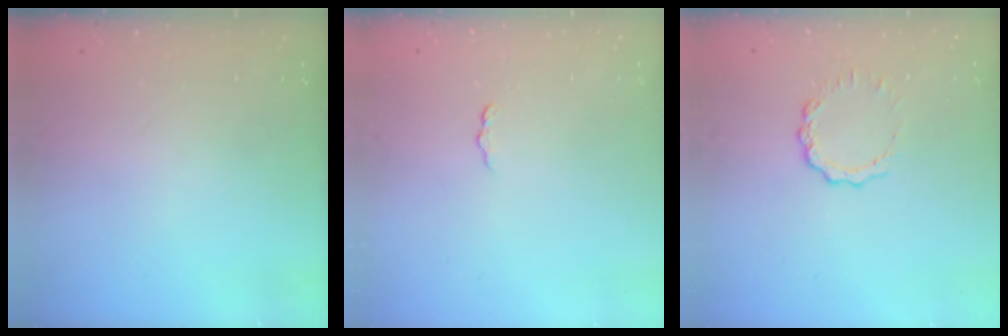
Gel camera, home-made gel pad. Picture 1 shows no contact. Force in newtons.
{"total": 3.1, "press": 3.1, "slide": 0.4}
{"total": 4.2, "press": 4.2, "slide": 0.5}